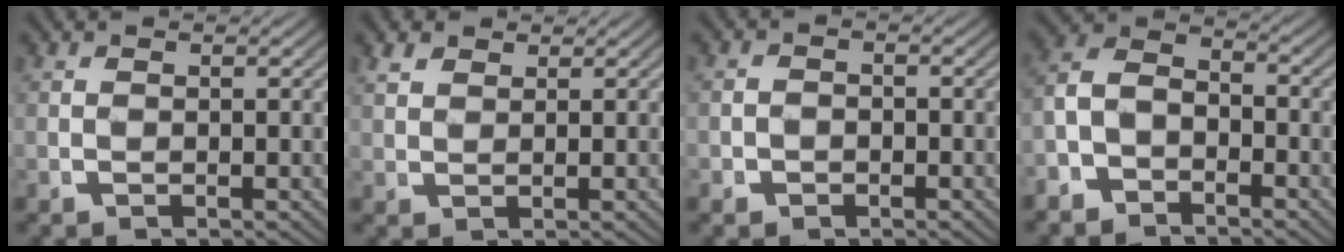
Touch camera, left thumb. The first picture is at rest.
{"total": 2.1, "force": [1.9, 0.7, 0.7], "torque": [-0.004, 0.004, 0.039]}
{"total": 1.5, "force": [-0.9, 1.1, 0.2], "torque": [-0.004, -0.008, -0.017]}
{"total": 6.3, "force": [-1.8, 5.0, 3.3], "torque": [-0.070, -0.020, -0.033]}